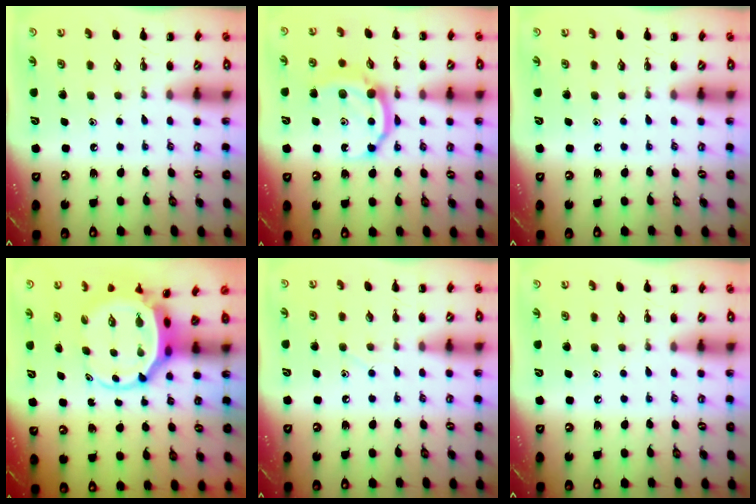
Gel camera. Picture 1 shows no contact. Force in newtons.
{"total": 9.9, "press": 9.9, "slide": 0.9}
{"total": 0.0}
{"total": 5.6, "press": 5.4, "slide": 1.2}
{"total": 2.4, "press": 2.3, "slide": 0.7}
{"total": 0.0}